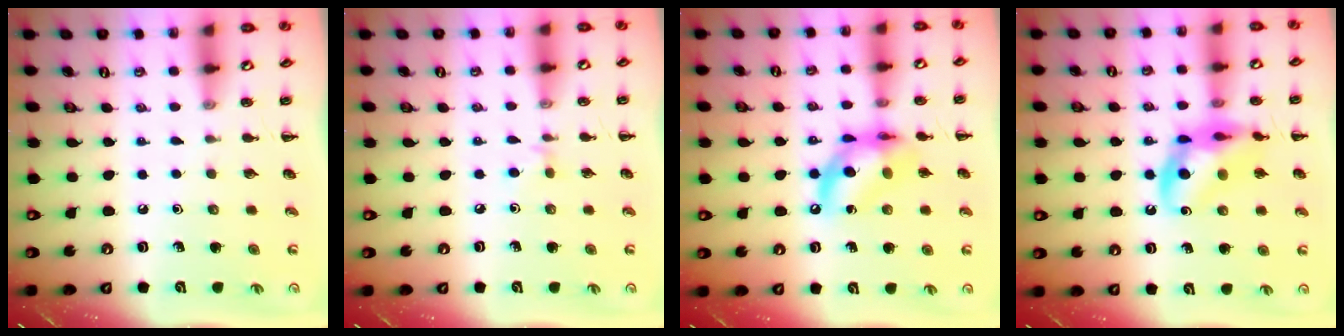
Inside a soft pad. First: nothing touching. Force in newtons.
{"total": 3.0, "press": 2.7, "slide": 1.2}
{"total": 12.4, "press": 11.9, "slide": 3.3}
{"total": 13.4, "press": 13.2, "slide": 2.5}